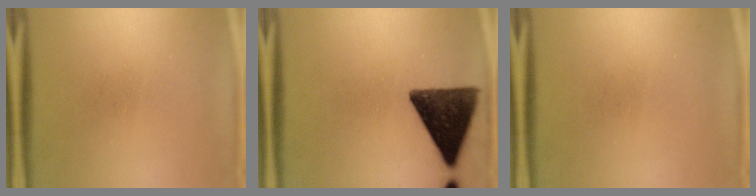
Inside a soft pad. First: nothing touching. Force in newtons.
{"total": 13.2}
{"total": 0.0}